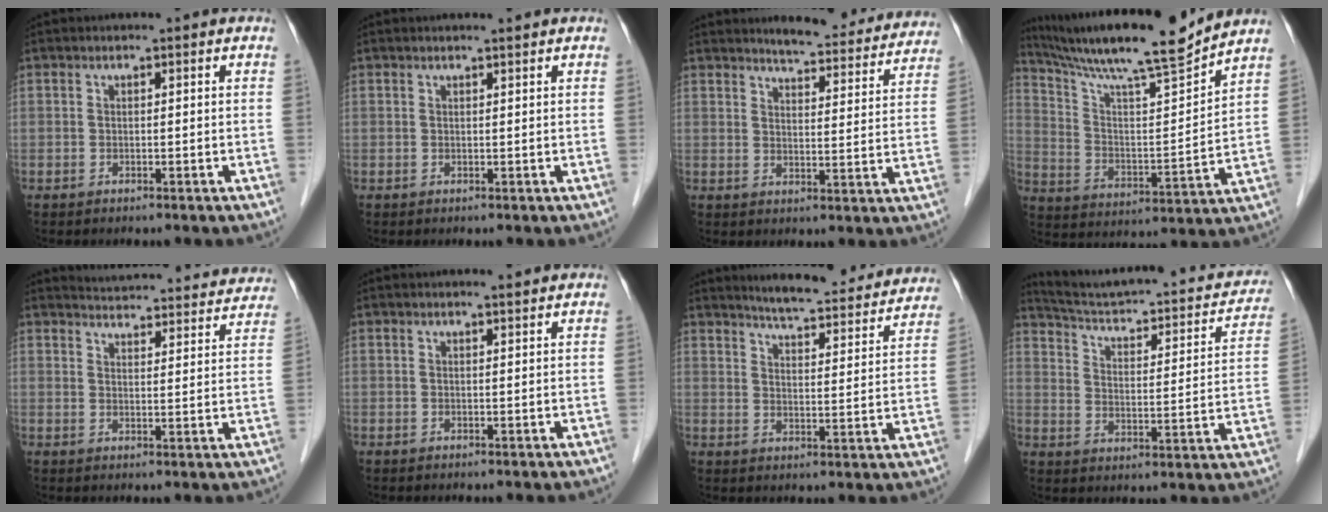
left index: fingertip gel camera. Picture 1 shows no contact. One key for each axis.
{"total": 1.2, "fx": 1.1, "fy": -0.2, "fz": 0.4, "tx": -0.009, "ty": 0.002, "tz": 0.021}
{"total": 14.2, "fx": 13.4, "fy": 2.5, "fz": 3.9, "tx": -0.032, "ty": -0.024, "tz": 0.149}
{"total": 18.1, "fx": 16.0, "fy": -0.3, "fz": 8.4, "tx": -0.152, "ty": -0.004, "tz": 0.263}
{"total": 21.3, "fx": 20.5, "fy": 3.6, "fz": 4.7, "tx": -0.062, "ty": -0.029, "tz": 0.242}
{"total": 1.7, "fx": 1.6, "fy": -0.1, "fz": 0.5, "tx": -0.010, "ty": 0.001, "tz": 0.025}
{"total": 17.6, "fx": 16.4, "fy": 2.5, "fz": 5.7, "tx": -0.072, "ty": -0.025, "tz": 0.203}
{"total": 22.8, "fx": 20.2, "fy": 4.4, "fz": 9.7, "tx": -0.131, "ty": -0.009, "tz": 0.264}